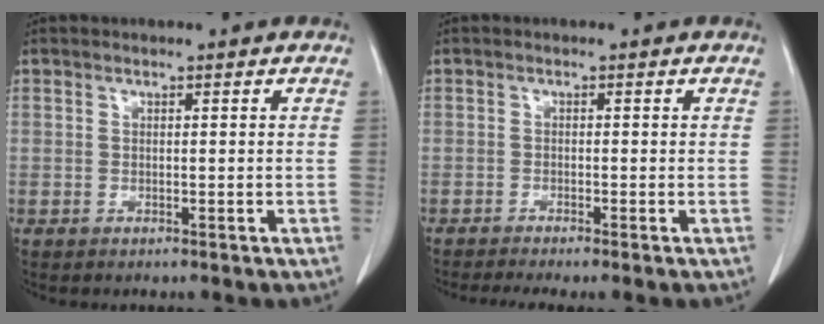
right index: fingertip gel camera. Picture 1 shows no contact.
{"total": 3.6, "force": [-2.8, 0.0, 2.2], "torque": [-0.032, -0.007, -0.048]}